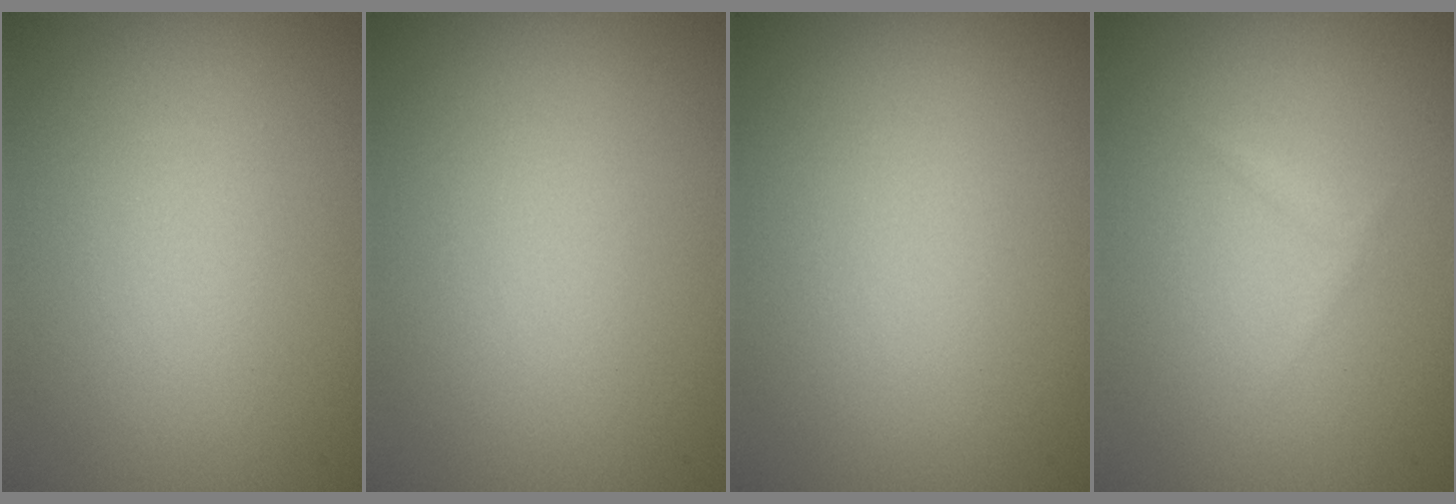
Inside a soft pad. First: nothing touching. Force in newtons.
{"total": 0.0}
{"total": 0.0}
{"total": 0.6, "press": 0.6, "slide": 0.0}